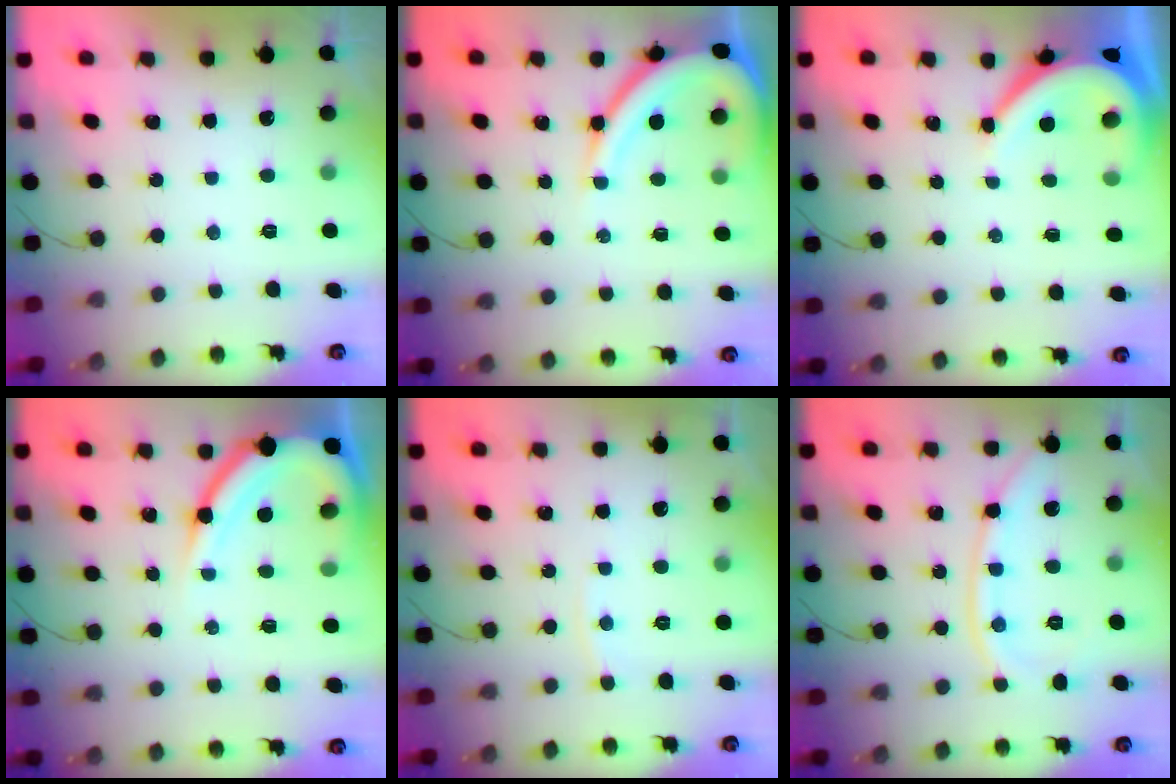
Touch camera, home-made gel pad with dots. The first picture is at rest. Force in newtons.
{"total": 13.0, "press": 13.0, "slide": 1.3}
{"total": 9.8, "press": 9.8, "slide": 0.7}
{"total": 12.7, "press": 12.6, "slide": 1.5}
{"total": 2.8, "press": 2.8, "slide": 0.3}
{"total": 10.2, "press": 10.2, "slide": 0.9}